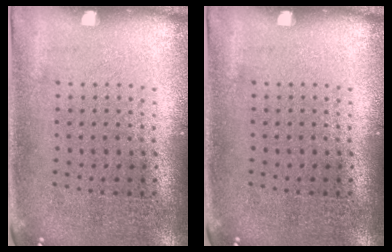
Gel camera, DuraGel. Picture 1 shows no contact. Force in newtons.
{"total": 0.0}